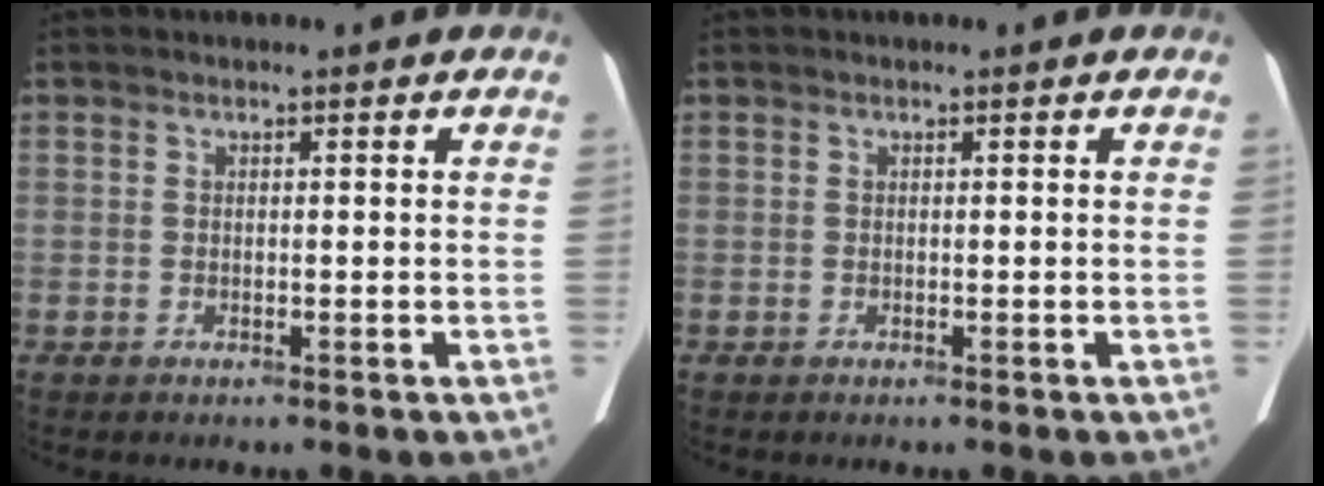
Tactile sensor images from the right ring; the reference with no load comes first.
{"total": 0.0}